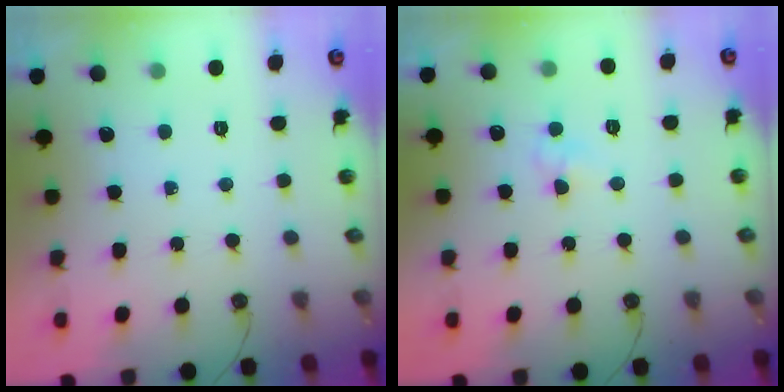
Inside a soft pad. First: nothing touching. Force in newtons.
{"total": 3.4, "press": 3.4, "slide": 0.4}